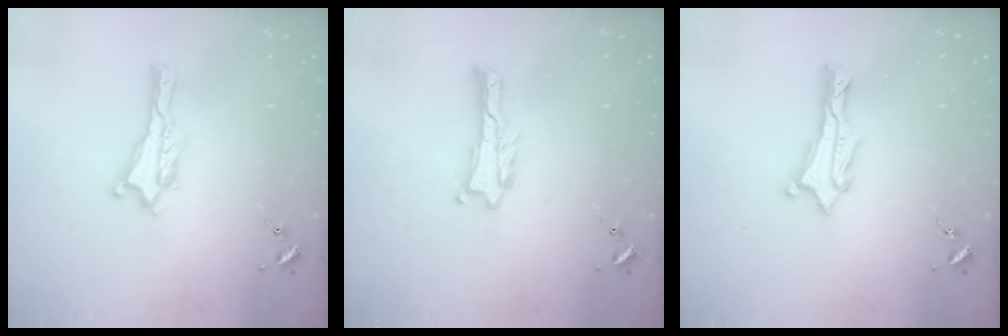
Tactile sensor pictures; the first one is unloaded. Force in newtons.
{"total": 0.0}
{"total": 0.9, "press": 0.8, "slide": 0.1}